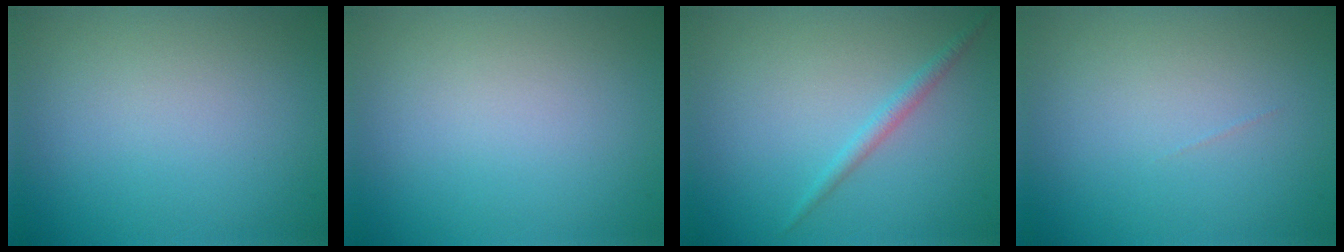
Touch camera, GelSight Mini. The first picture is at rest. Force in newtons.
{"total": 0.0}
{"total": 1.3, "press": 1.3, "slide": 0.0}
{"total": 0.0}